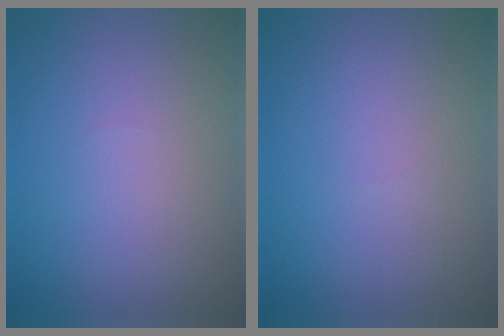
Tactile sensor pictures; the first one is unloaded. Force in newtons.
{"total": 0.0}